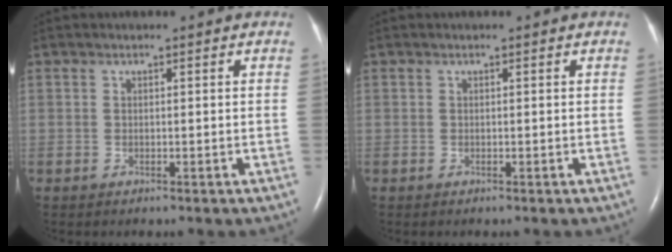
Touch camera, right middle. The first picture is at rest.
{"total": 0.0}